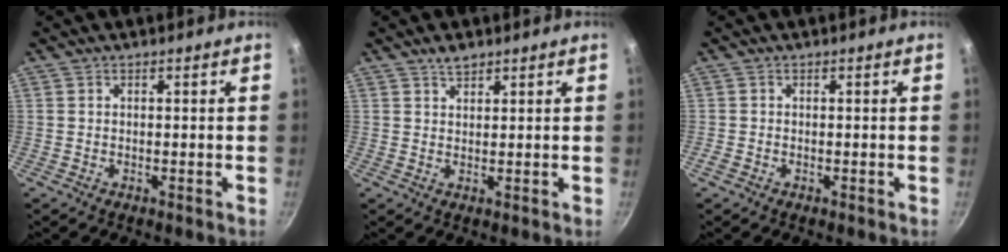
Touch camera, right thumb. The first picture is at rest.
{"total": 2.5, "force": [1.9, 1.1, 1.1], "torque": [-0.015, -0.009, 0.035]}
{"total": 0.8, "force": [-0.5, 0.6, 0.3], "torque": [-0.009, -0.001, -0.010]}